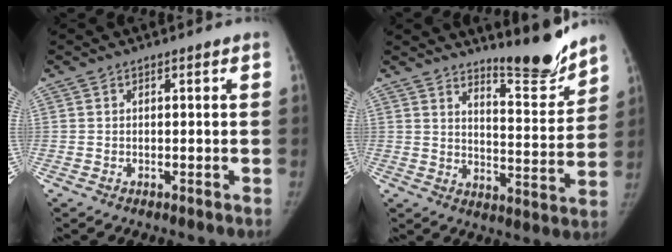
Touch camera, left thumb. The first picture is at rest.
{"total": 11.0, "force": [9.9, 1.5, 4.7], "torque": [-0.045, -0.086, 0.156]}